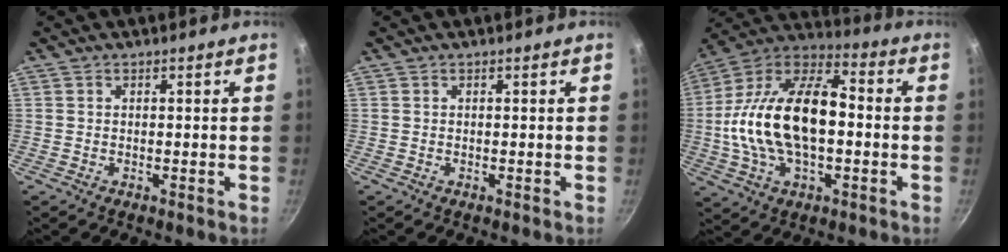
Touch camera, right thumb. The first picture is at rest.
{"total": 0.0}
{"total": 22.9, "force": [-1.2, 12.7, 19.0], "torque": [-0.341, 0.045, -0.034]}